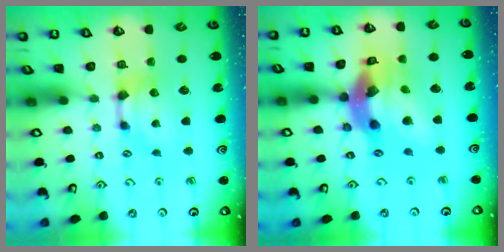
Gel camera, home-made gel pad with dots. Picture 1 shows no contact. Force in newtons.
{"total": 13.8, "press": 13.5, "slide": 2.9}